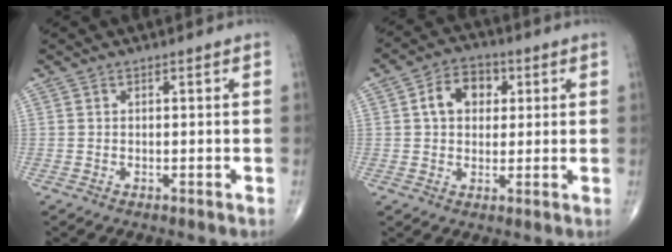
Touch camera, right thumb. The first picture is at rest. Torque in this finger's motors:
{"motor_torque": [0.92, 1.17, 0.90, 0.22, 0.05]}